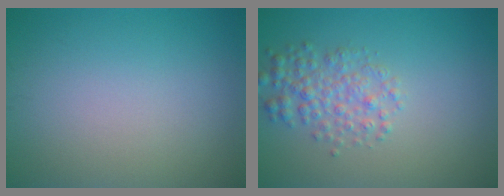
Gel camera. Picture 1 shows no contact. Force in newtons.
{"total": 3.1, "press": 3.1, "slide": 0.1}